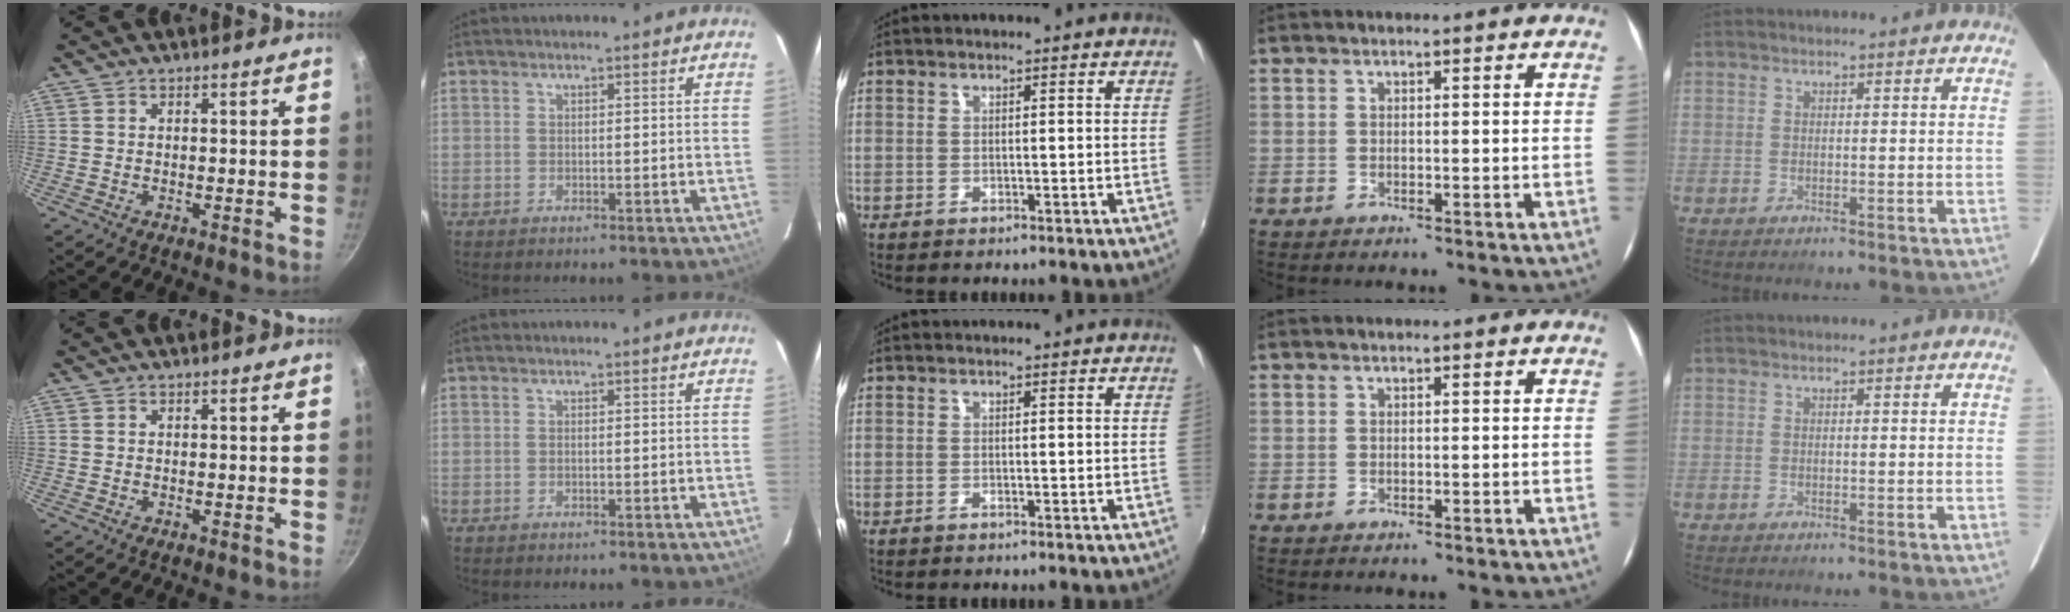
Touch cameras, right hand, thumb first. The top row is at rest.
{}